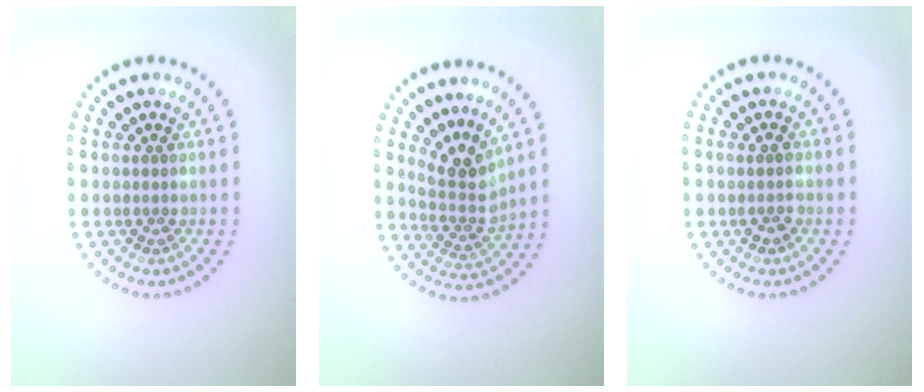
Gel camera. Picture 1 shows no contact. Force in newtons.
{"total": 3.2, "press": 2.3, "slide": 2.2}
{"total": 1.5, "press": 1.5, "slide": 0.2}